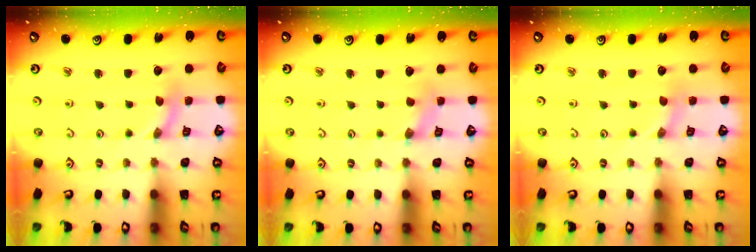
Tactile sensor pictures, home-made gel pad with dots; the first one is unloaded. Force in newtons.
{"total": 0.0}
{"total": 0.0}